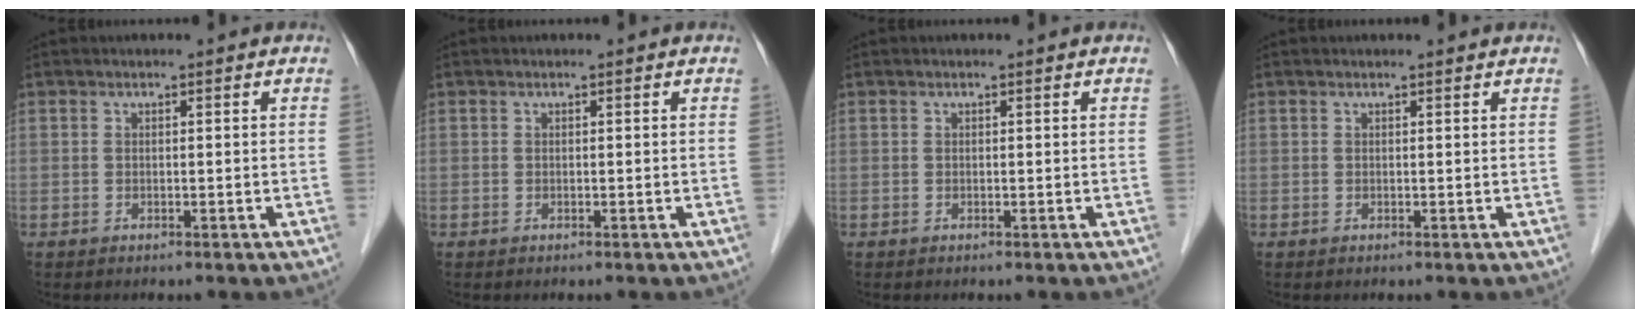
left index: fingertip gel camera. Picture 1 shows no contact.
{"total": 0.0}
{"total": 0.0}
{"total": 0.6, "force": [0.6, 0.0, 0.0], "torque": [-0.008, -0.001, 0.005]}